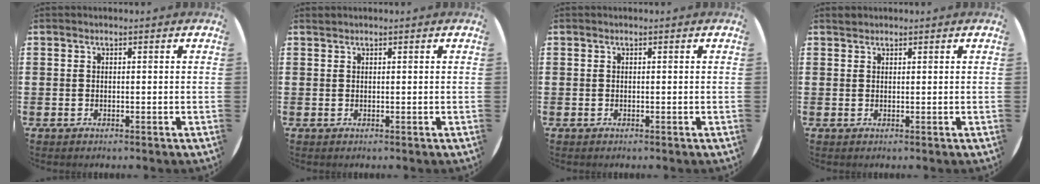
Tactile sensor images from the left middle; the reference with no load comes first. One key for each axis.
{"total": 0.0}
{"total": 0.0}
{"total": 0.7, "fx": 0.7, "fy": 0.1, "fz": -0.1, "tx": 0.008, "ty": -0.001, "tz": 0.012}